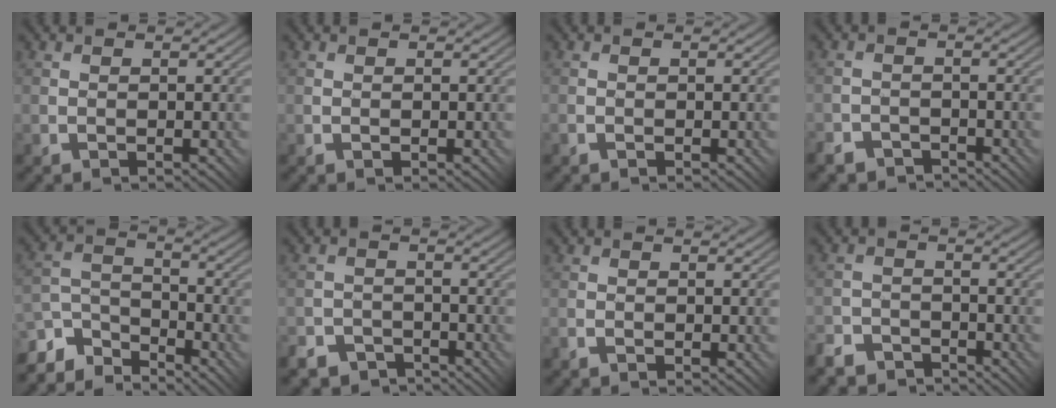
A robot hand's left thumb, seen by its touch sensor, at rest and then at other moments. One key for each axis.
{"total": 0.0}
{"total": 0.6, "fx": -0.5, "fy": 0.3, "fz": 0.2, "tx": -0.005, "ty": -0.001, "tz": -0.009}
{"total": 3.3, "fx": -3.0, "fy": 1.5, "fz": 0.2, "tx": 0.000, "ty": 0.011, "tz": -0.056}
{"total": 7.0, "fx": -5.6, "fy": 3.4, "fz": 2.4, "tx": -0.057, "ty": -0.001, "tz": -0.116}
{"total": 4.9, "fx": -4.1, "fy": 2.5, "fz": 0.6, "tx": -0.003, "ty": 0.003, "tz": -0.071}
{"total": 0.9, "fx": -0.7, "fy": 0.4, "fz": 0.4, "tx": -0.009, "ty": 0.000, "tz": -0.018}
{"total": 4.6, "fx": -4.2, "fy": 1.9, "fz": 0.6, "tx": -0.009, "ty": 0.002, "tz": -0.083}